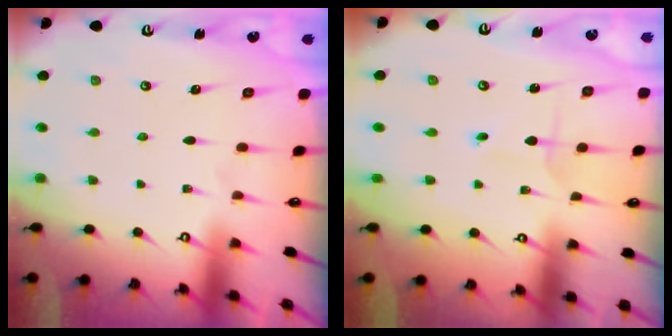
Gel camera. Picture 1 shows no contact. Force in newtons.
{"total": 2.1, "press": 2.1, "slide": 0.2}